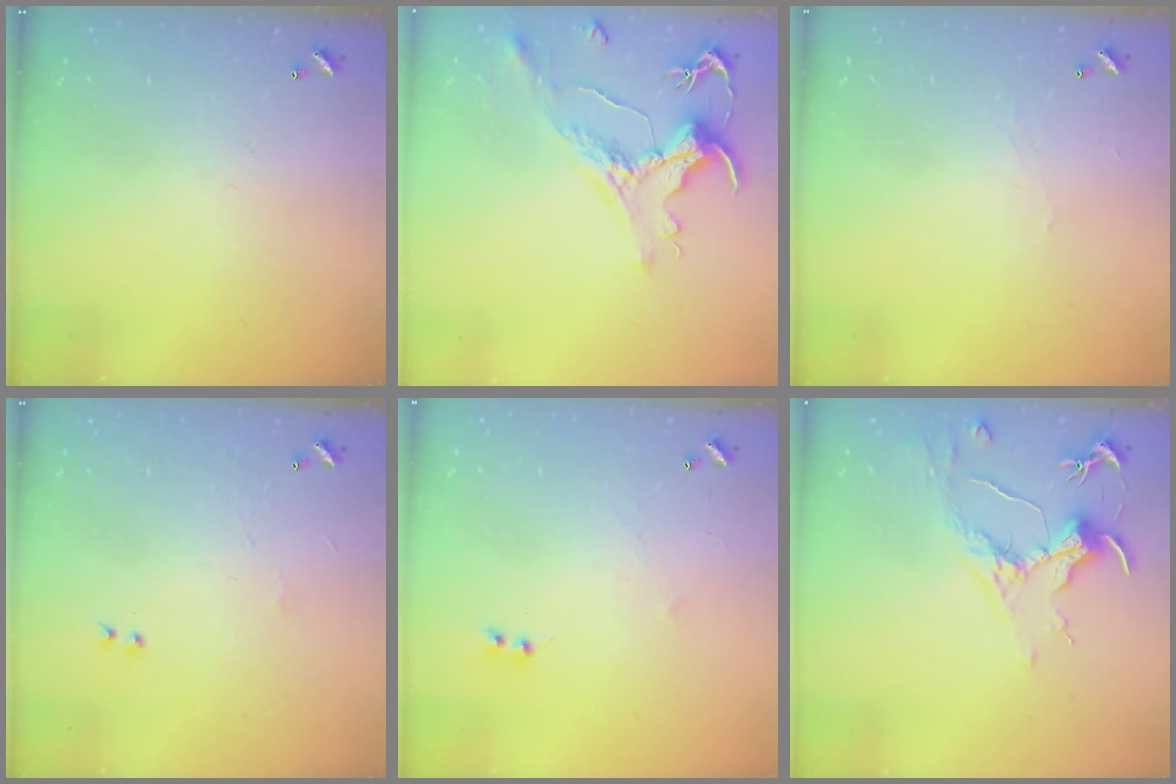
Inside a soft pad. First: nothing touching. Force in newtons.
{"total": 1.6, "press": 1.0, "slide": 1.3}
{"total": 0.9, "press": 0.7, "slide": 0.4}
{"total": 0.9, "press": 0.8, "slide": 0.5}
{"total": 1.1, "press": 0.9, "slide": 0.6}
{"total": 1.6, "press": 1.4, "slide": 0.7}